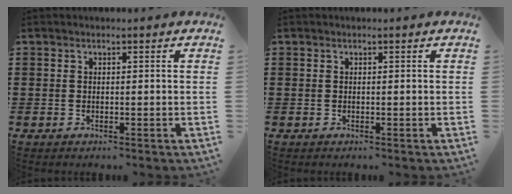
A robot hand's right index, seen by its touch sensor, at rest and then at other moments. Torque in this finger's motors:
{"motor_torque": [-0.29, 0.86, 0.00, -0.01]}